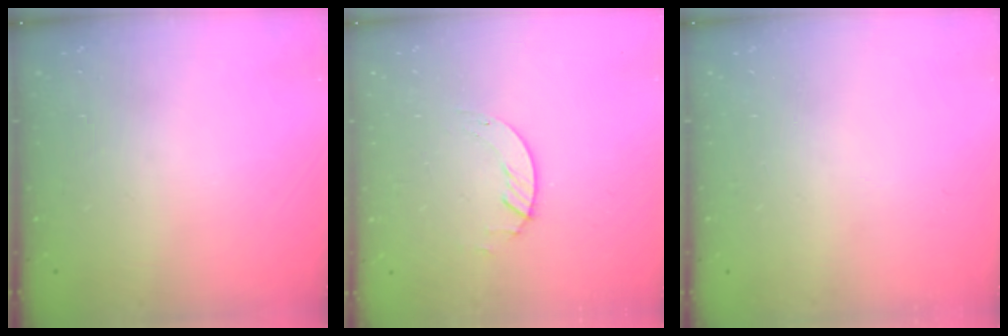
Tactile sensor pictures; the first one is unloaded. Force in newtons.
{"total": 1.3, "press": 1.2, "slide": 0.1}
{"total": 0.0}